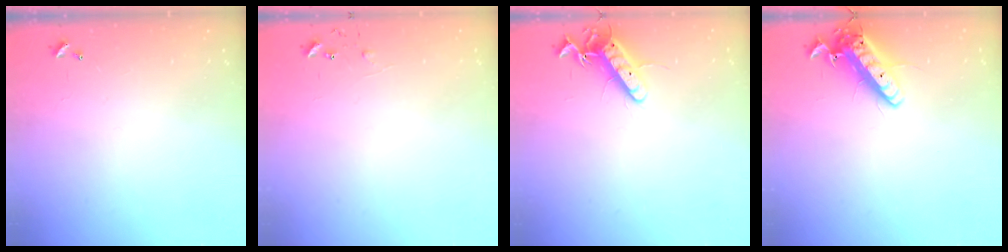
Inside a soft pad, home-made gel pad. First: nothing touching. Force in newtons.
{"total": 6.2, "press": 6.2, "slide": 0.5}
{"total": 12.2, "press": 12.2, "slide": 0.9}
{"total": 14.0, "press": 13.7, "slide": 2.6}